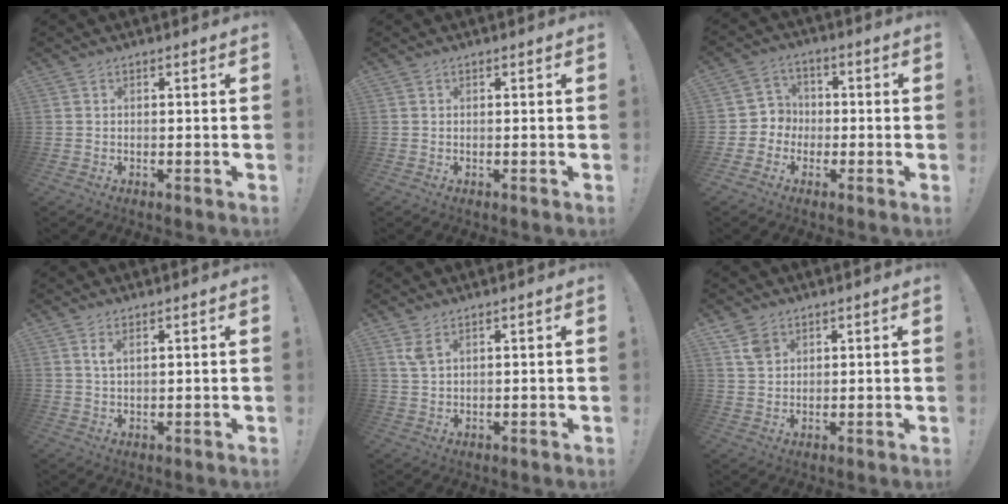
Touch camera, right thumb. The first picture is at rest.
{"total": 0.0}
{"total": 5.9, "force": [-1.7, 5.7, 0.7], "torque": [-0.012, 0.020, -0.027]}
{"total": 2.4, "force": [1.5, 0.6, 1.8], "torque": [-0.033, -0.006, 0.024]}
{"total": 3.2, "force": [2.1, 0.9, 2.2], "torque": [-0.047, -0.008, 0.038]}
{"total": 4.5, "force": [2.9, 2.8, 1.9], "torque": [-0.026, -0.013, 0.056]}